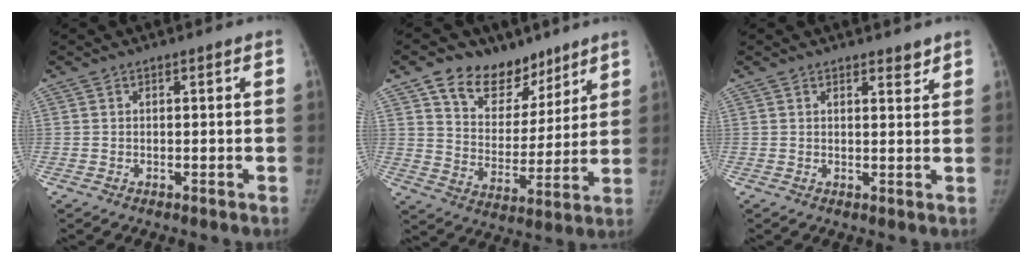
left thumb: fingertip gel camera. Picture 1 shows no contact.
{"total": 15.3, "force": [10.3, 9.9, 5.6], "torque": [-0.036, -0.053, 0.177]}
{"total": 2.0, "force": [1.7, 0.6, 0.7], "torque": [0.000, -0.013, 0.023]}